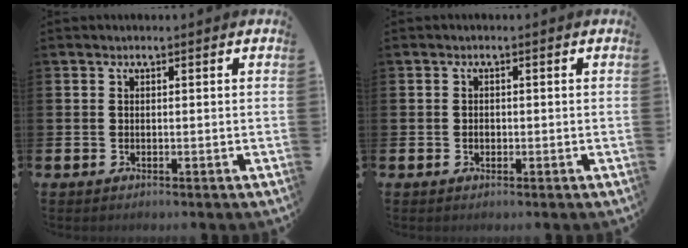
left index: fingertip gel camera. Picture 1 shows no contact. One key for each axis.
{"total": 0.9, "fx": -0.2, "fy": 0.7, "fz": 0.5, "tx": -0.005, "ty": 0.003, "tz": -0.007}